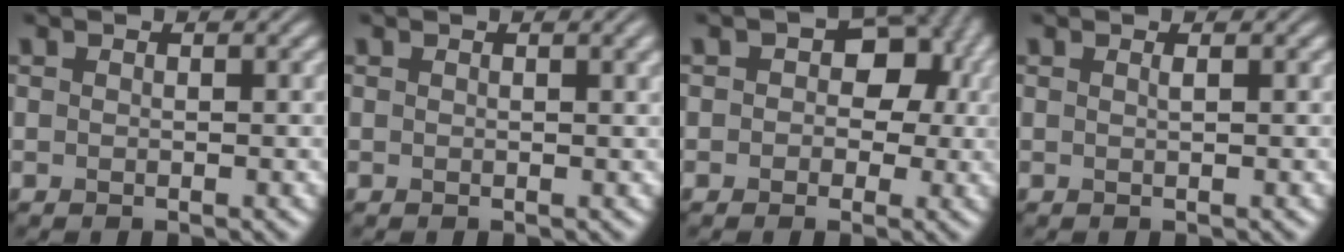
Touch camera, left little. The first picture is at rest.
{"total": 2.0, "force": [0.9, 0.7, 1.6], "torque": [-0.014, 0.003, 0.009]}
{"total": 6.1, "force": [1.0, 4.7, 3.7], "torque": [0.000, 0.022, -0.021]}
{"total": 0.6, "force": [0.3, 0.2, 0.5], "torque": [-0.005, 0.002, 0.003]}